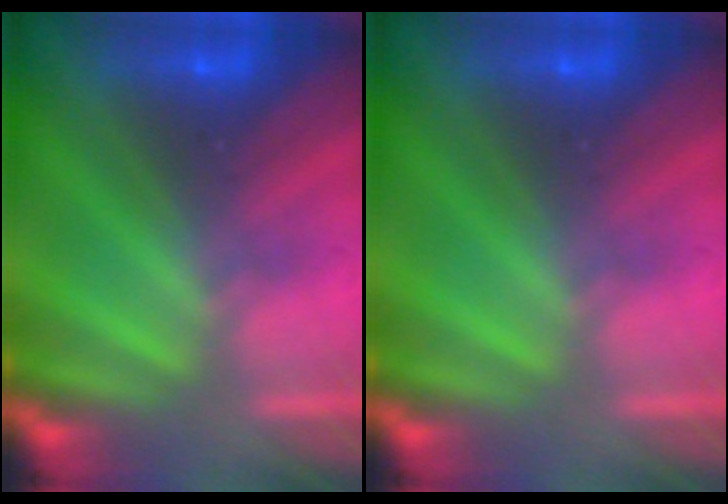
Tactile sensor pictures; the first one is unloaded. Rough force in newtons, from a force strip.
{"total": 0.0}